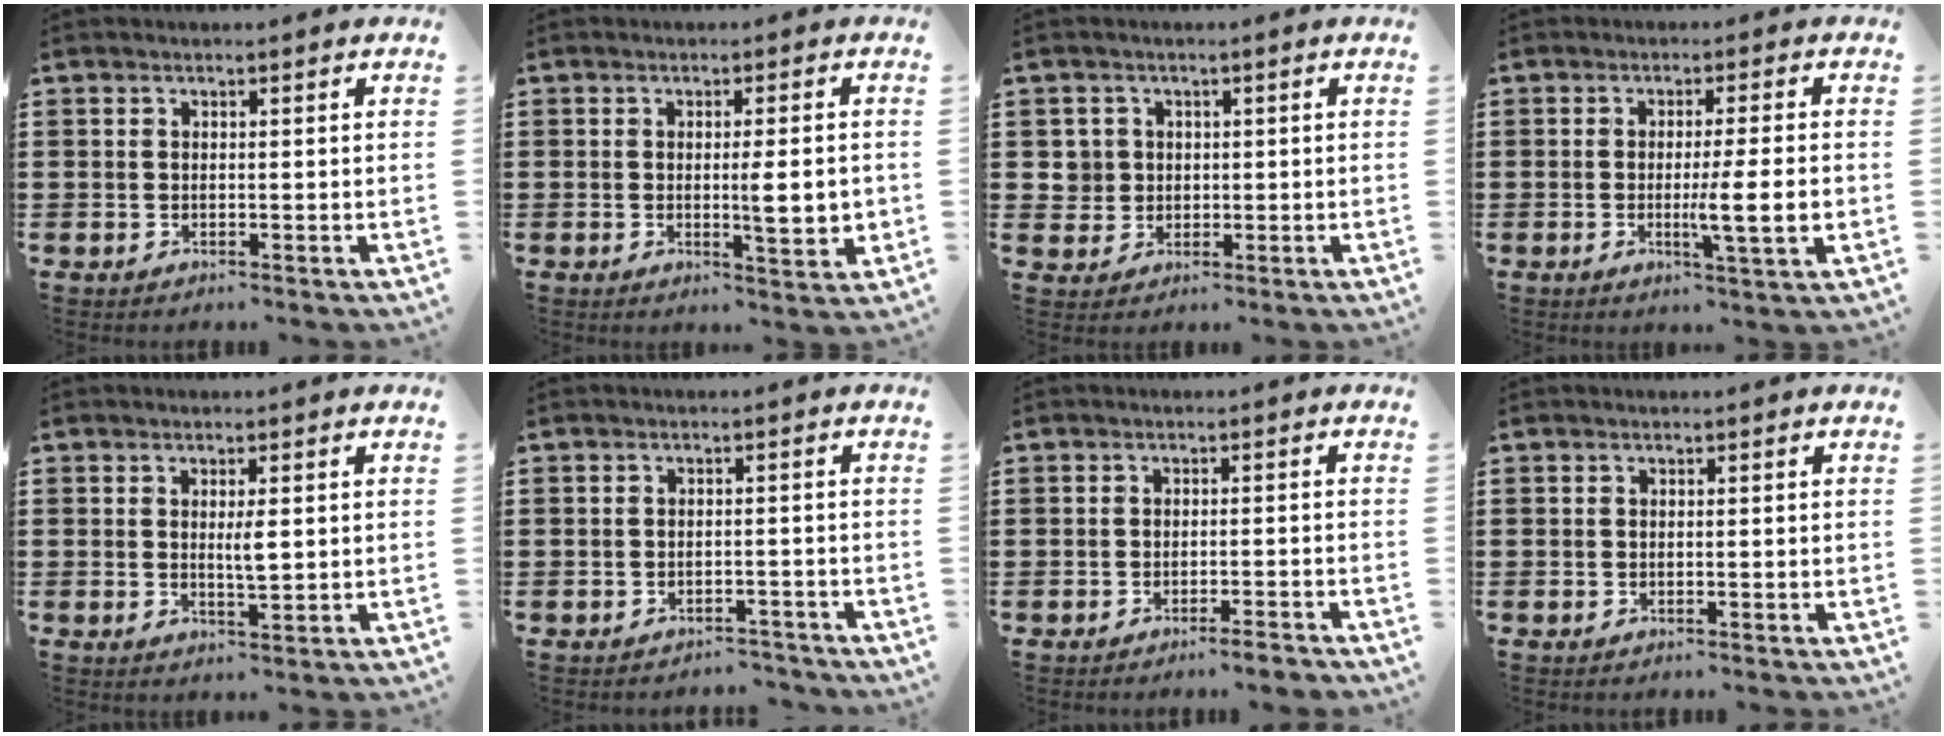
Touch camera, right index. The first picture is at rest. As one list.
[{"total": 5.3, "force": [-0.2, 0.7, 5.2], "torque": [-0.083, -0.007, -0.008]}, {"total": 3.3, "force": [0.3, 3.3, 0.6], "torque": [-0.028, 0.011, 0.004]}, {"total": 6.6, "force": [-1.1, 0.1, 6.5], "torque": [-0.100, -0.015, -0.022]}, {"total": 3.0, "force": [0.4, 0.7, 2.9], "torque": [-0.048, -0.002, 0.003]}, {"total": 2.2, "force": [-2.1, 0.4, -0.1], "torque": [-0.005, 0.001, -0.048]}, {"total": 2.1, "force": [-1.9, 0.0, 0.8], "torque": [-0.014, -0.001, -0.037]}, {"total": 0.0}]